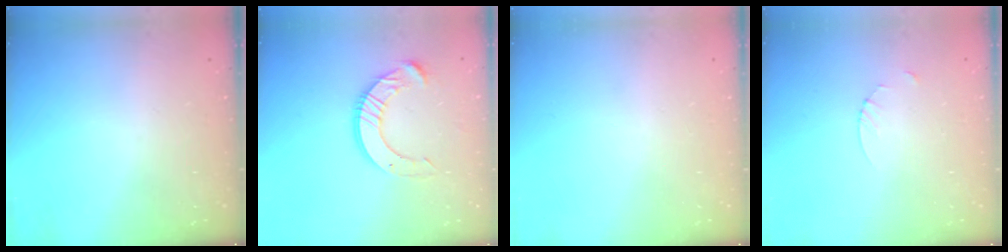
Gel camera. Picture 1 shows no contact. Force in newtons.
{"total": 12.2, "press": 12.1, "slide": 1.2}
{"total": 0.0}
{"total": 2.7, "press": 2.7, "slide": 0.3}